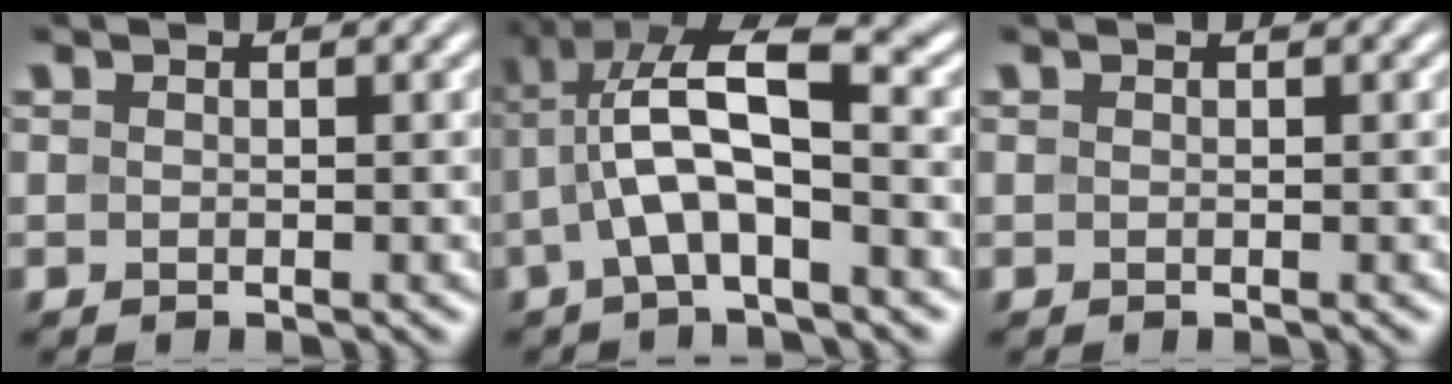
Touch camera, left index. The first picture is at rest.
{"total": 8.1, "force": [-0.6, 2.7, 7.6], "torque": [-0.150, 0.030, -0.019]}
{"total": 0.0}